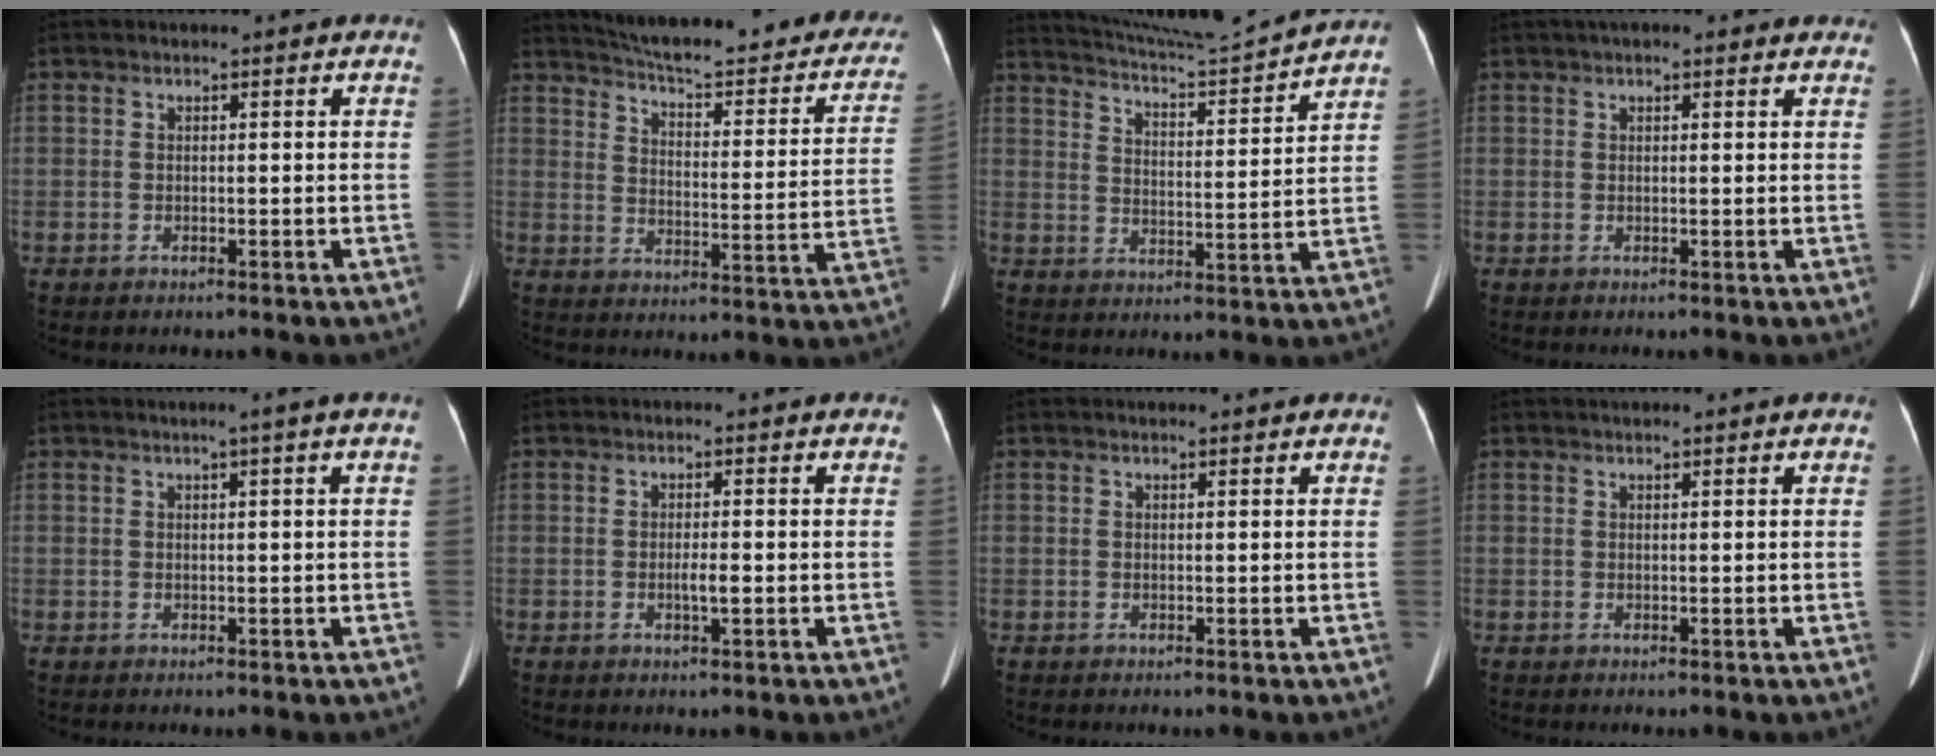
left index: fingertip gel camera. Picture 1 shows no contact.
{"total": 26.9, "force": [23.0, 5.6, 12.8], "torque": [-0.175, -0.039, 0.275]}
{"total": 12.9, "force": [12.4, -2.2, 2.5], "torque": [-0.054, -0.031, 0.190]}
{"total": 5.5, "force": [4.2, 1.7, 3.2], "torque": [-0.041, 0.036, 0.056]}
{"total": 1.3, "force": [0.5, -0.6, 1.0], "torque": [-0.021, -0.002, 0.016]}
{"total": 1.6, "force": [-0.3, 0.1, 1.5], "torque": [-0.029, -0.002, -0.005]}
{"total": 1.8, "force": [1.7, 0.3, 0.5], "torque": [-0.011, 0.011, 0.018]}
{"total": 3.4, "force": [3.0, 0.5, 1.6], "torque": [-0.017, 0.033, 0.041]}